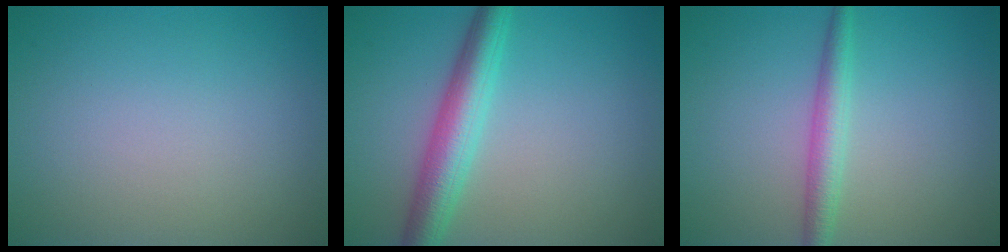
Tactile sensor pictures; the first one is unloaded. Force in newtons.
{"total": 4.7, "press": 4.7, "slide": 0.1}
{"total": 2.6, "press": 2.6, "slide": 0.0}